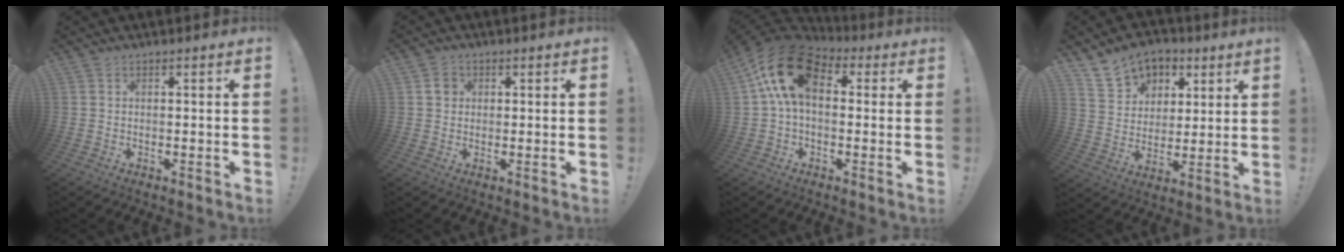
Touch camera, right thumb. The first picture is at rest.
{"total": 2.7, "force": [0.5, 2.5, 0.9], "torque": [0.002, 0.000, 0.004]}
{"total": 16.0, "force": [4.5, 9.5, 12.2], "torque": [-0.226, -0.003, 0.078]}
{"total": 11.3, "force": [6.9, 8.3, 3.2], "torque": [-0.046, -0.046, 0.137]}